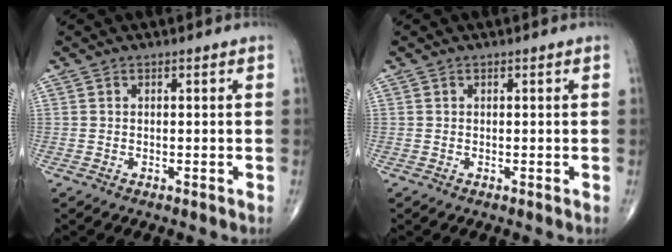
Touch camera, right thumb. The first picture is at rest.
{"total": 0.0}